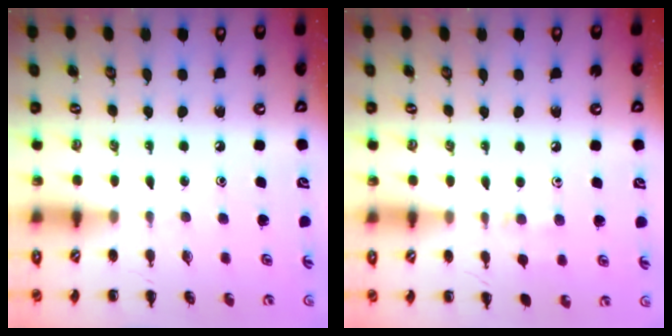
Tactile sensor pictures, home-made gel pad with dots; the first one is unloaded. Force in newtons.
{"total": 7.6, "press": 7.4, "slide": 1.8}